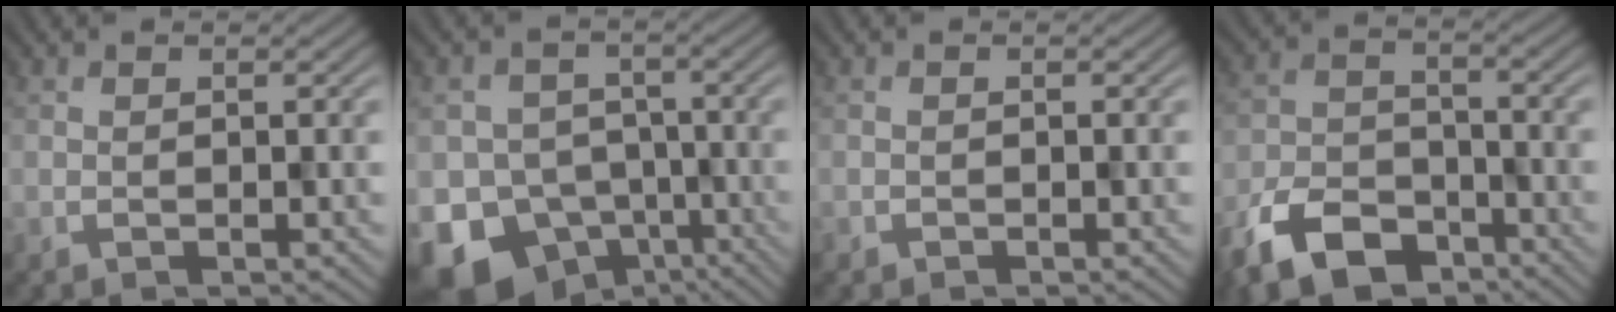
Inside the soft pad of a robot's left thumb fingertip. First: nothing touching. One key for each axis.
{"total": 12.8, "fx": -7.8, "fy": 9.6, "fz": 3.4, "tx": -0.089, "ty": -0.033, "tz": -0.116}
{"total": 0.6, "fx": -0.2, "fy": 0.3, "fz": -0.4, "tx": 0.011, "ty": 0.001, "tz": -0.004}
{"total": 9.6, "fx": -7.0, "fy": 4.9, "fz": 4.3, "tx": -0.089, "ty": -0.017, "tz": -0.138}